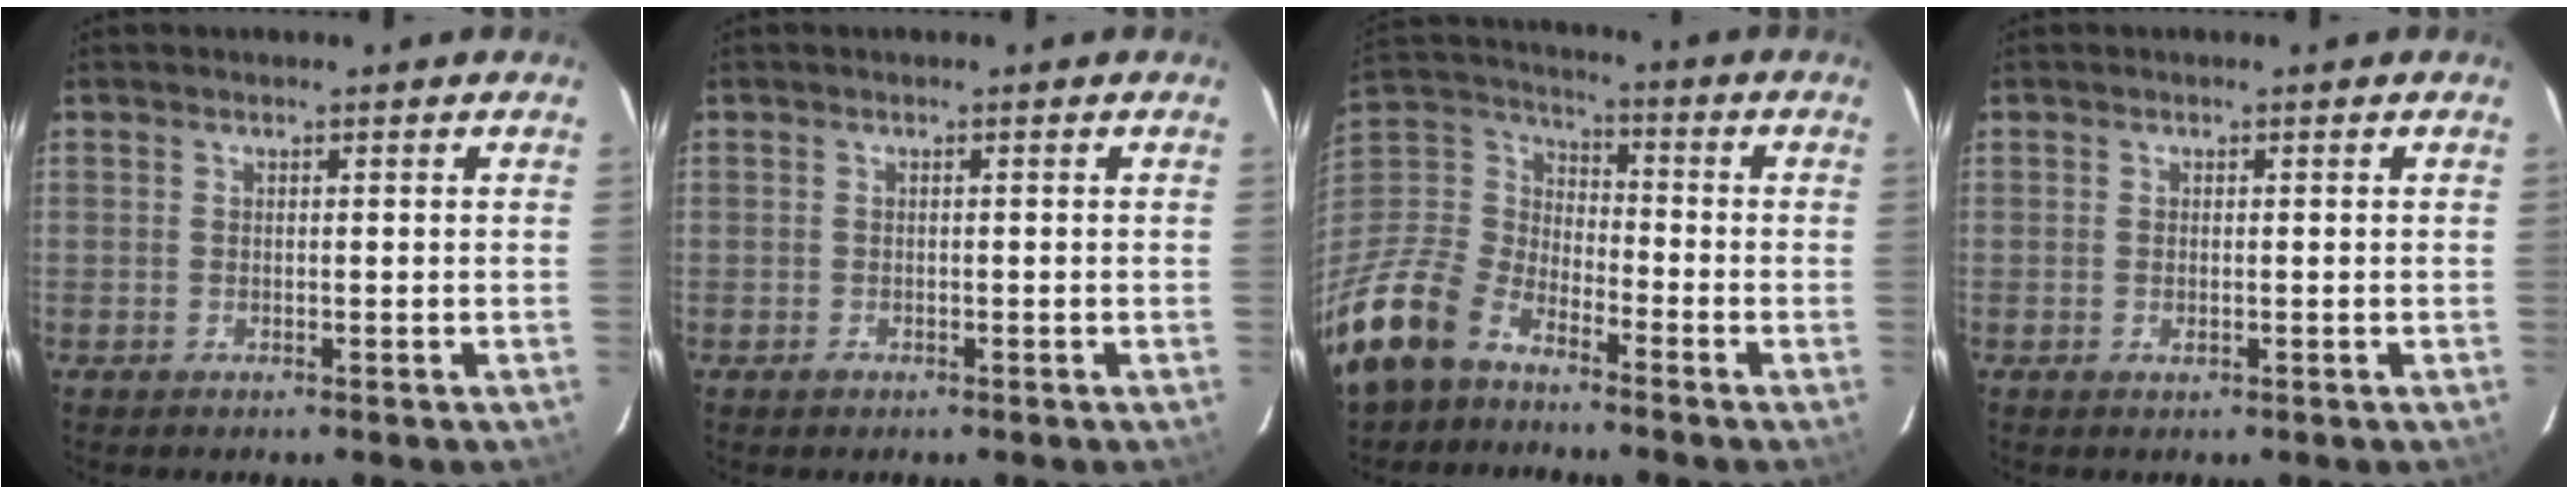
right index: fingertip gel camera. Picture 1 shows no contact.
{"total": 0.9, "force": [-0.6, 0.6, 0.2], "torque": [-0.001, 0.000, -0.009]}
{"total": 17.0, "force": [-11.5, 9.7, 8.0], "torque": [-0.217, 0.007, -0.227]}
{"total": 0.8, "force": [-0.1, 0.4, 0.7], "torque": [-0.015, 0.000, -0.001]}